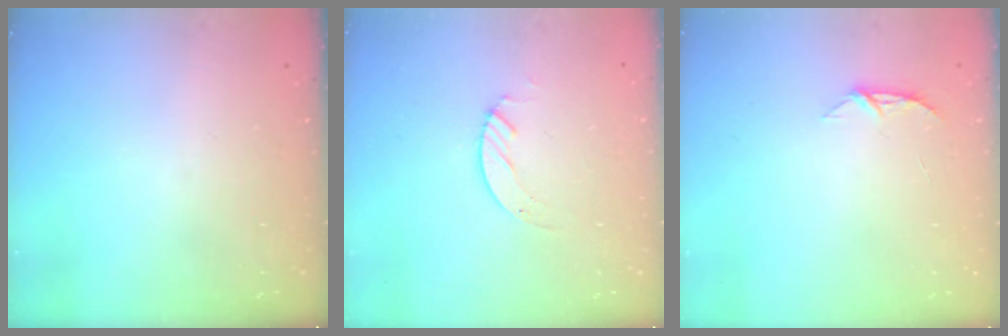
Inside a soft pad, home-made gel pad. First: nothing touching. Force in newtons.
{"total": 2.1, "press": 2.1, "slide": 0.2}
{"total": 4.6, "press": 4.5, "slide": 0.5}